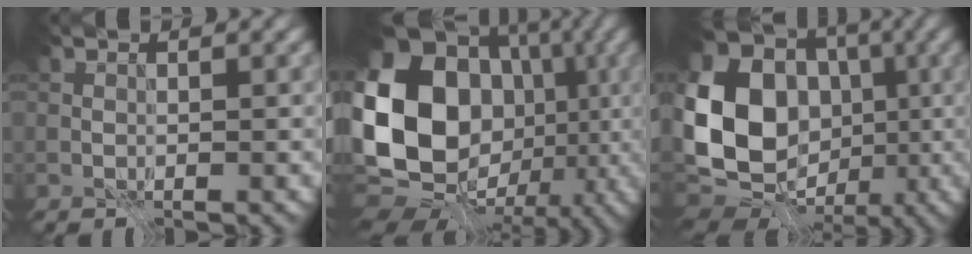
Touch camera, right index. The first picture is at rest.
{"total": 18.9, "force": [-0.3, 15.0, 11.5], "torque": [-0.242, 0.006, 0.008]}
{"total": 16.8, "force": [-1.0, 13.5, 9.9], "torque": [-0.211, 0.002, -0.013]}